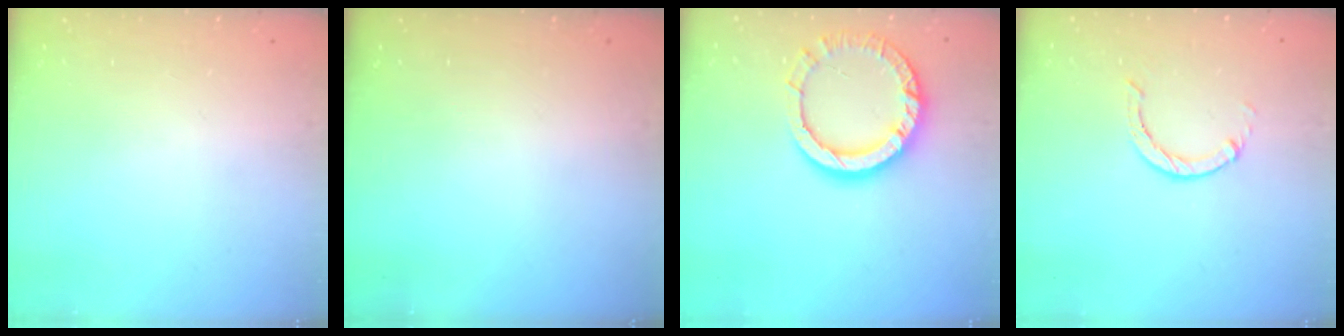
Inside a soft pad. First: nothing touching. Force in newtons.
{"total": 0.0}
{"total": 12.3, "press": 12.2, "slide": 1.3}
{"total": 1.0, "press": 0.9, "slide": 0.3}